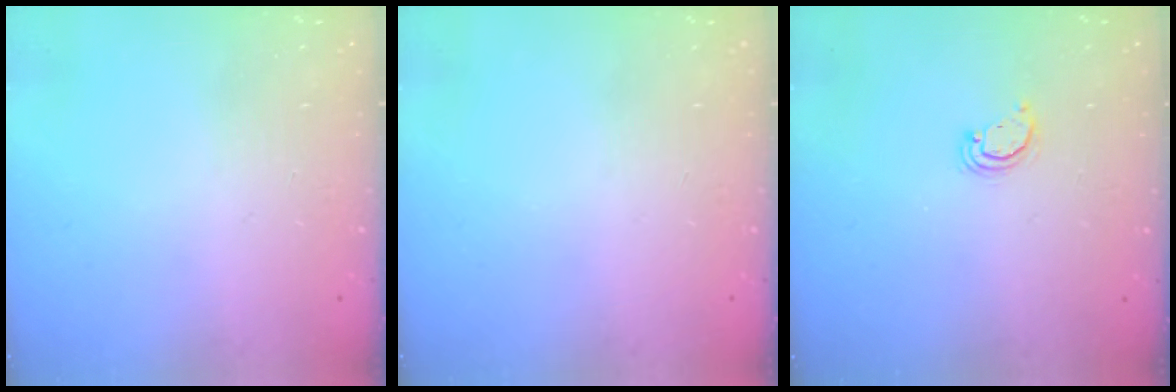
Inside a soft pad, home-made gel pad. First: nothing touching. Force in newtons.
{"total": 0.0}
{"total": 2.5, "press": 2.5, "slide": 0.3}